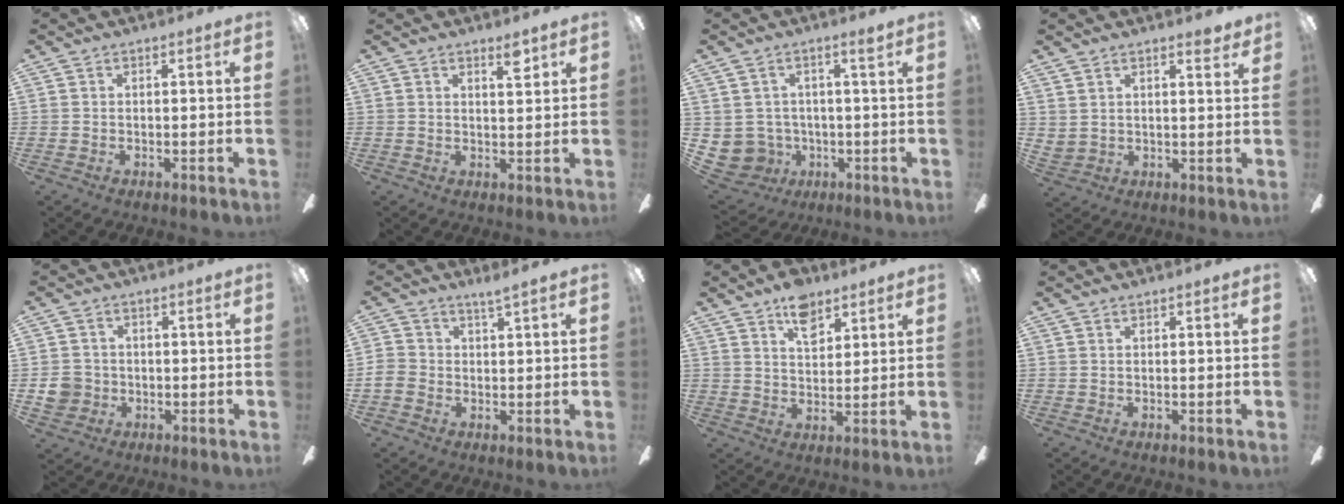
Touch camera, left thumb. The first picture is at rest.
{"total": 3.4, "force": [2.5, 0.7, 2.3], "torque": [-0.028, -0.008, 0.036]}
{"total": 6.5, "force": [1.0, 6.2, 1.8], "torque": [-0.056, -0.009, 0.023]}
{"total": 4.1, "force": [3.6, 1.6, 0.8], "torque": [-0.009, -0.018, 0.066]}
{"total": 5.7, "force": [-1.1, 5.4, 1.5], "torque": [-0.027, 0.009, -0.018]}
{"total": 2.2, "force": [0.2, 1.7, 1.3], "torque": [-0.024, 0.005, 0.005]}
{"total": 8.4, "force": [5.3, 4.8, 4.5], "torque": [-0.061, -0.016, 0.093]}
{"total": 0.0}